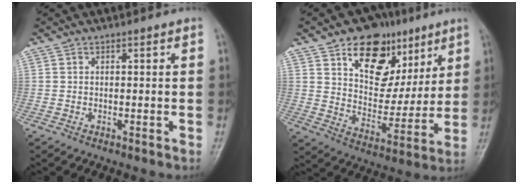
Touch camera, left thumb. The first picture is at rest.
{"total": 17.3, "force": [9.1, 11.1, 9.6], "torque": [-0.092, -0.039, 0.151]}